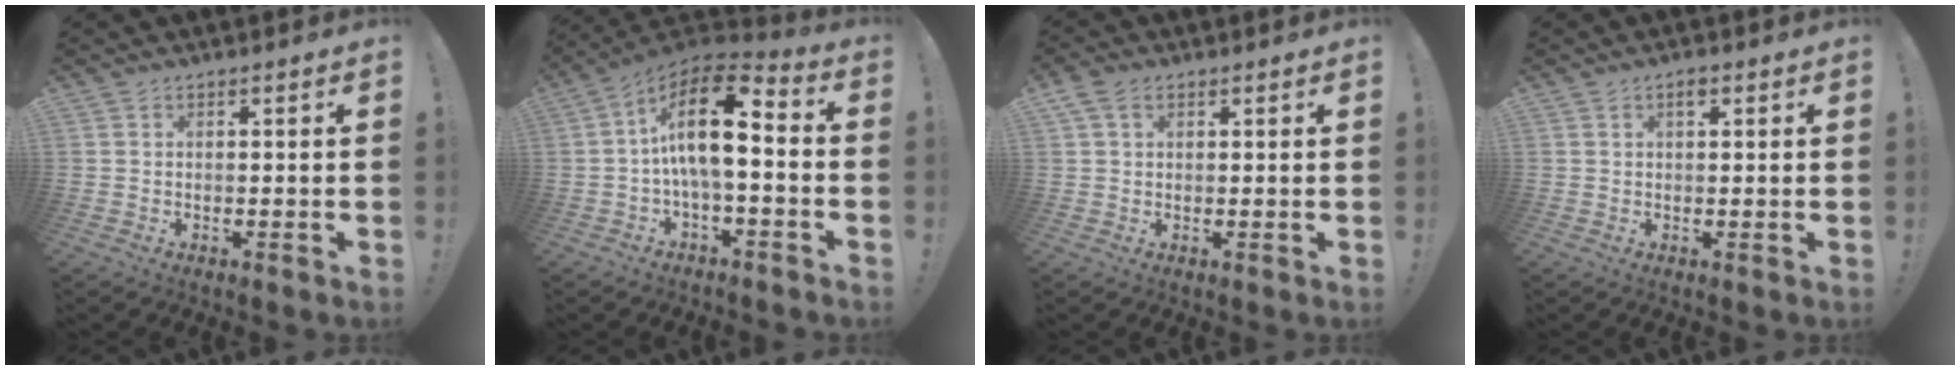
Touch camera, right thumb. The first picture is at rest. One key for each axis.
{"total": 16.5, "fx": 1.4, "fy": 7.0, "fz": 14.9, "tx": -0.261, "ty": -0.001, "tz": 0.023}
{"total": 4.0, "fx": 2.0, "fy": 2.7, "fz": 2.1, "tx": -0.040, "ty": 0.001, "tz": 0.040}
{"total": 1.9, "fx": 0.9, "fy": 1.0, "fz": 1.3, "tx": -0.016, "ty": -0.001, "tz": 0.014}